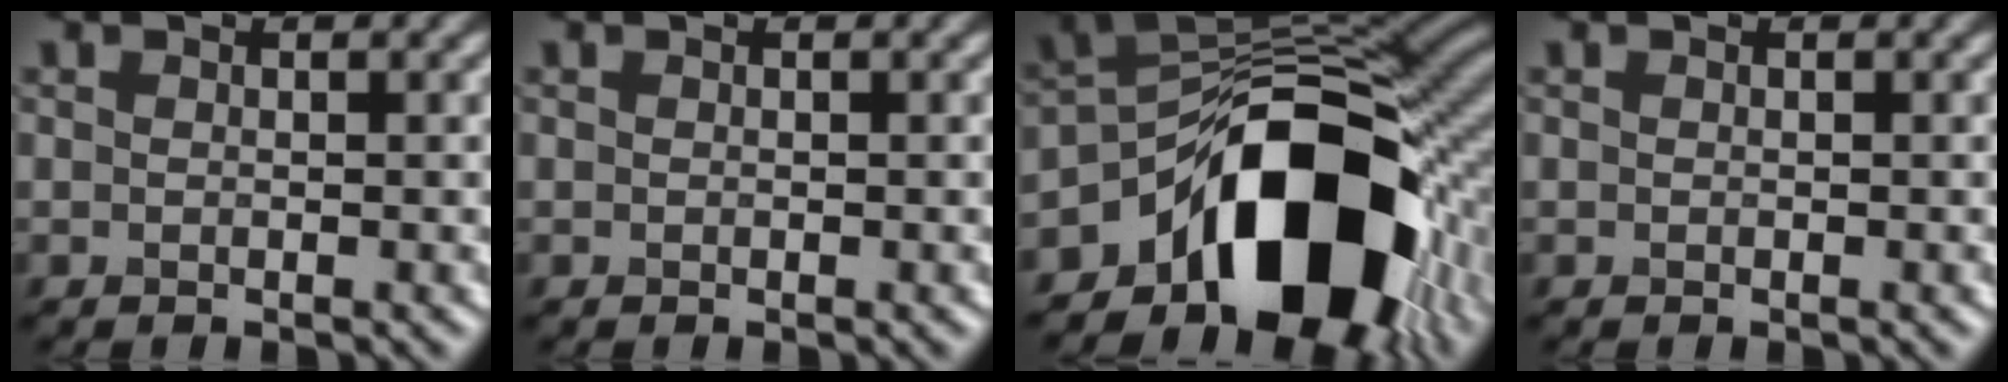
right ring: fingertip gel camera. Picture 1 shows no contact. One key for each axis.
{"total": 0.0}
{"total": 14.6, "fx": -7.2, "fy": 8.2, "fz": 9.7, "tx": -0.112, "ty": -0.002, "tz": -0.125}
{"total": 0.0}